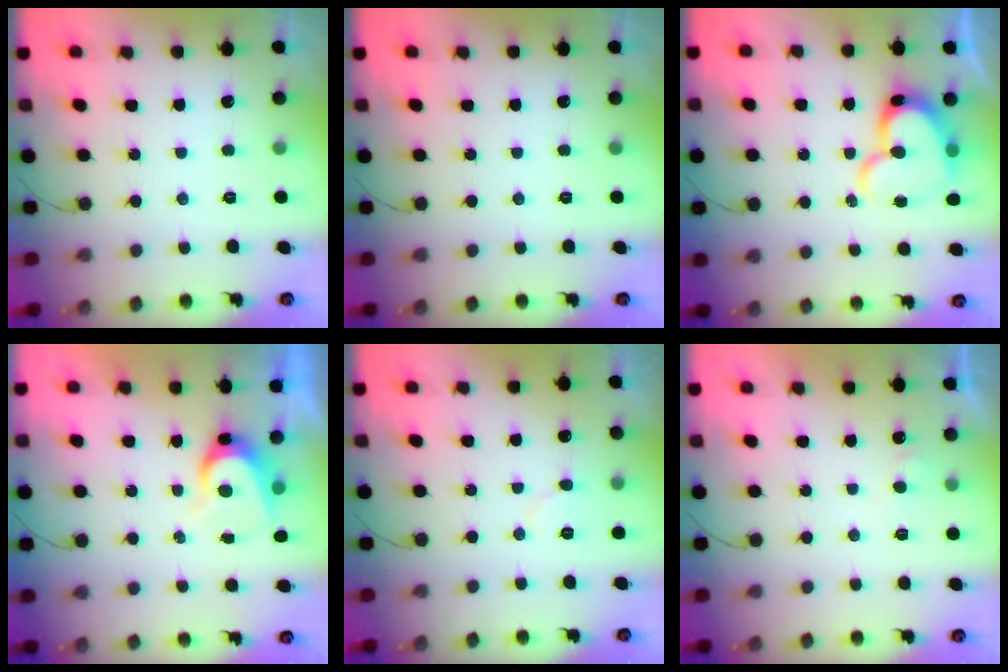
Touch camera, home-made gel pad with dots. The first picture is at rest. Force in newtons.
{"total": 0.0}
{"total": 16.2, "press": 16.1, "slide": 1.4}
{"total": 5.8, "press": 5.8, "slide": 0.6}
{"total": 4.4, "press": 4.3, "slide": 0.5}
{"total": 3.4, "press": 3.4, "slide": 0.3}